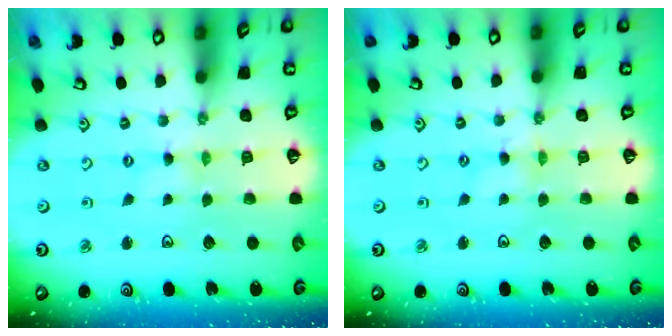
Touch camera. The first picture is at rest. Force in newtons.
{"total": 0.0}